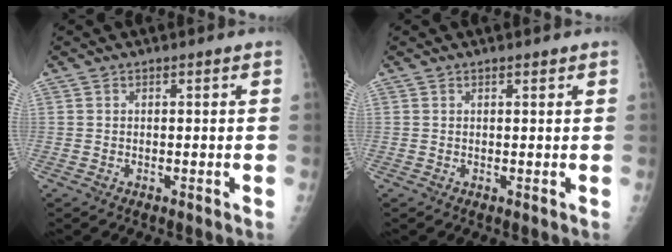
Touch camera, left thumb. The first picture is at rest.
{"total": 0.7, "force": [0.5, 0.2, 0.4], "torque": [-0.007, -0.002, 0.008]}